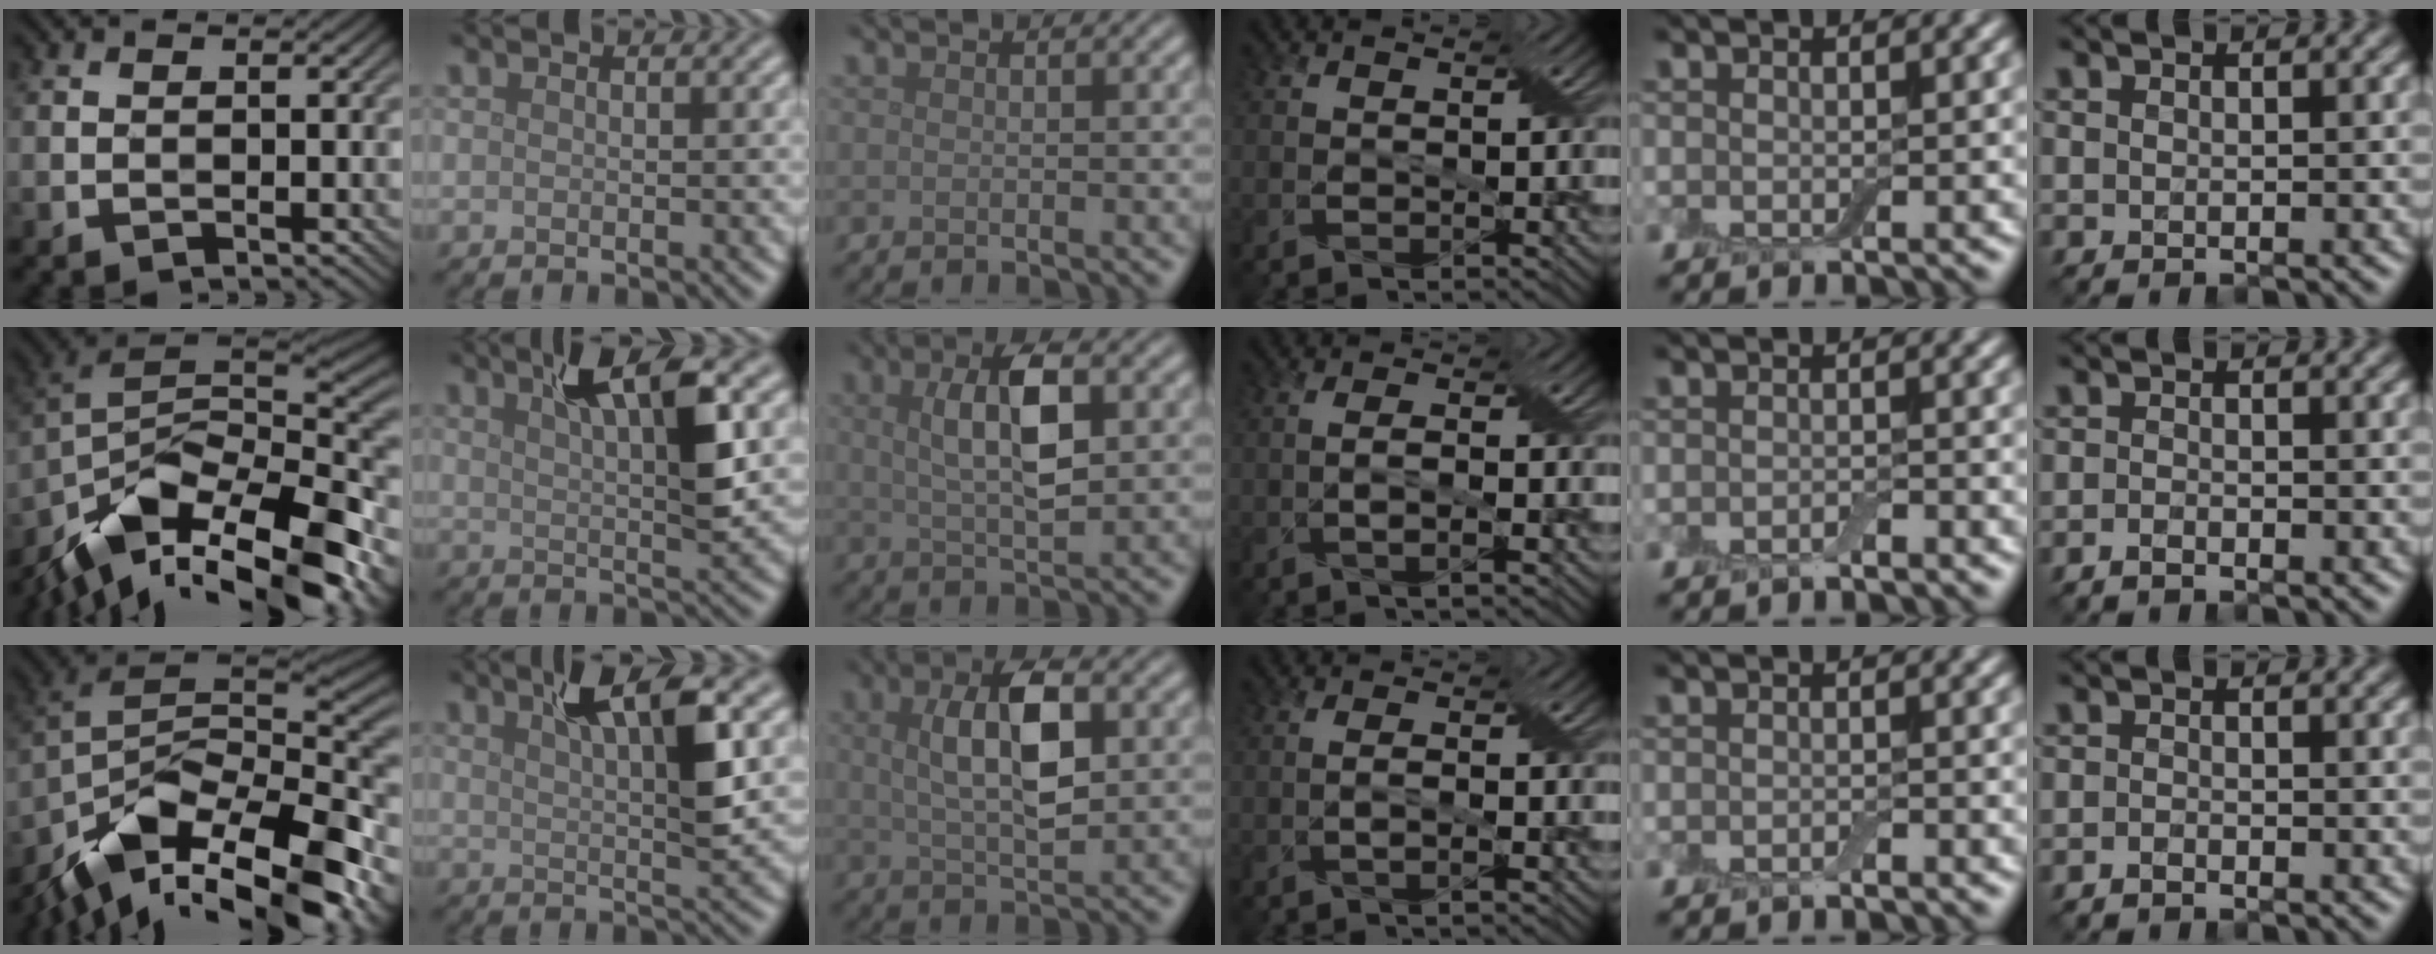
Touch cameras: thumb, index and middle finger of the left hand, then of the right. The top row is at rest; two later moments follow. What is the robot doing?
{"motion": "wrap", "object": "bandage"}